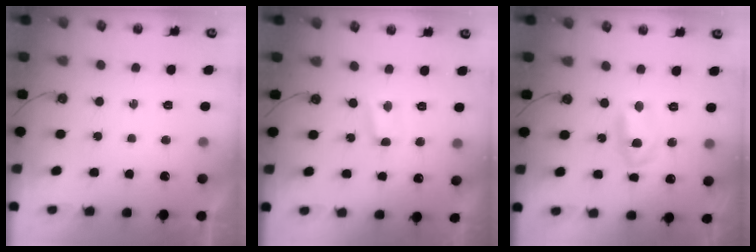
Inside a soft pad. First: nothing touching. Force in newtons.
{"total": 1.6, "press": 1.5, "slide": 0.2}
{"total": 14.7, "press": 3.9, "slide": 14.2}